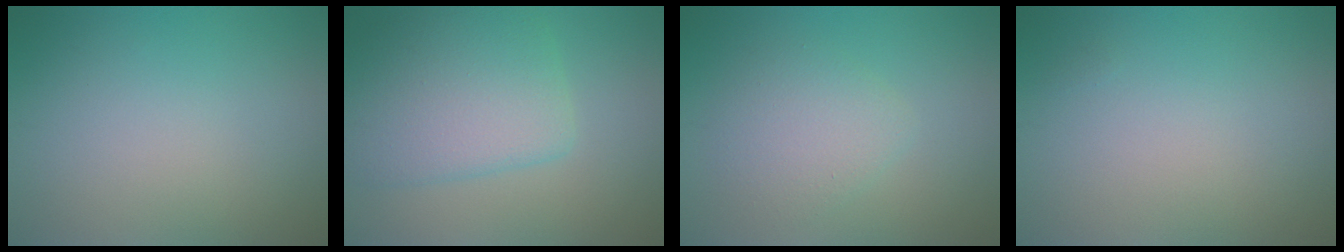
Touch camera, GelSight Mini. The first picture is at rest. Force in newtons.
{"total": 7.0, "press": 7.0, "slide": 0.2}
{"total": 2.9, "press": 2.9, "slide": 0.2}
{"total": 0.0}